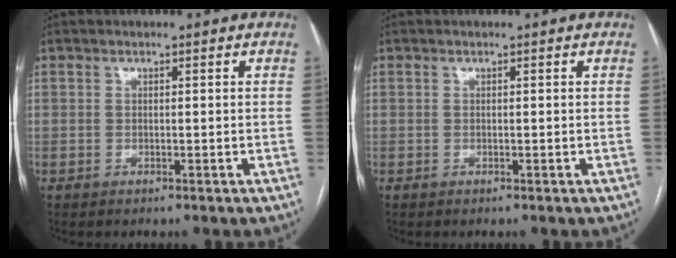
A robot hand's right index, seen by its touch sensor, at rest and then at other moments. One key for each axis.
{"total": 0.0}